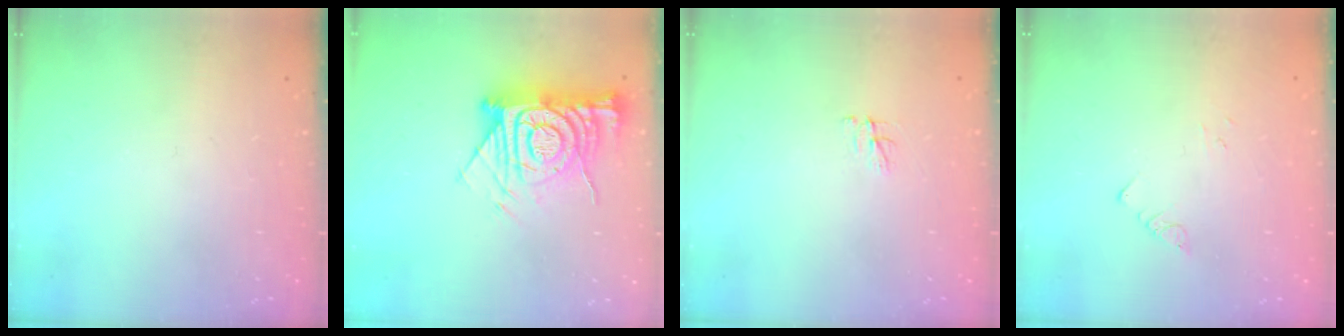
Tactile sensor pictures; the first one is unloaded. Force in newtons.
{"total": 16.1, "press": 16.0, "slide": 1.6}
{"total": 3.1, "press": 3.1, "slide": 0.4}
{"total": 1.8, "press": 1.8, "slide": 0.2}